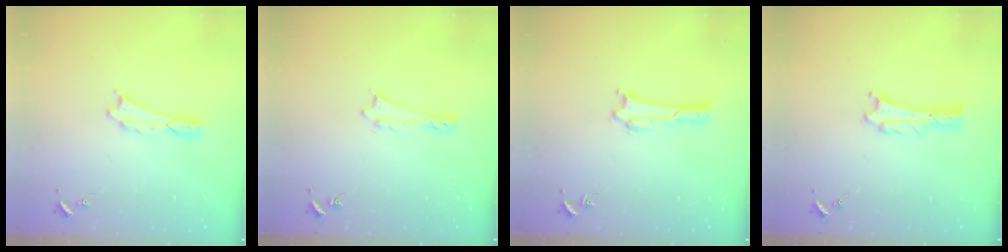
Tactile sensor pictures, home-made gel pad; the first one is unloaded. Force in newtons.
{"total": 0.0}
{"total": 1.7, "press": 1.7, "slide": 0.1}
{"total": 0.9, "press": 0.8, "slide": 0.1}